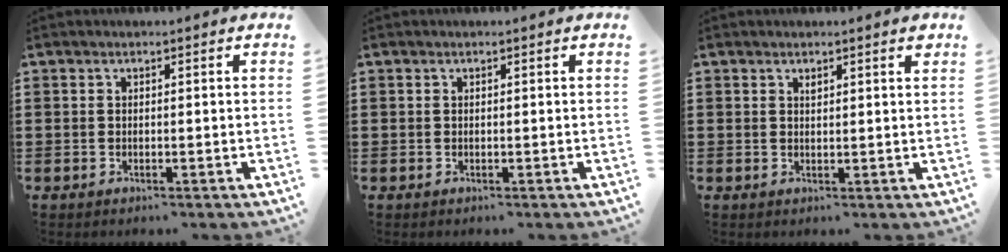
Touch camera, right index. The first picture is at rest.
{"total": 0.0}
{"total": 1.1, "force": [0.8, 0.3, 0.7], "torque": [0.001, -0.005, 0.010]}